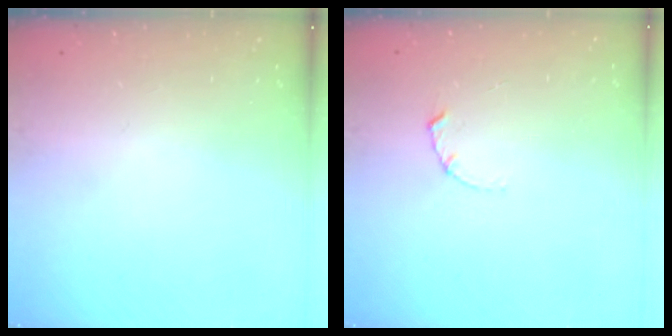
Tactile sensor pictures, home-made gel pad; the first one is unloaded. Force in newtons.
{"total": 1.7, "press": 1.6, "slide": 0.3}